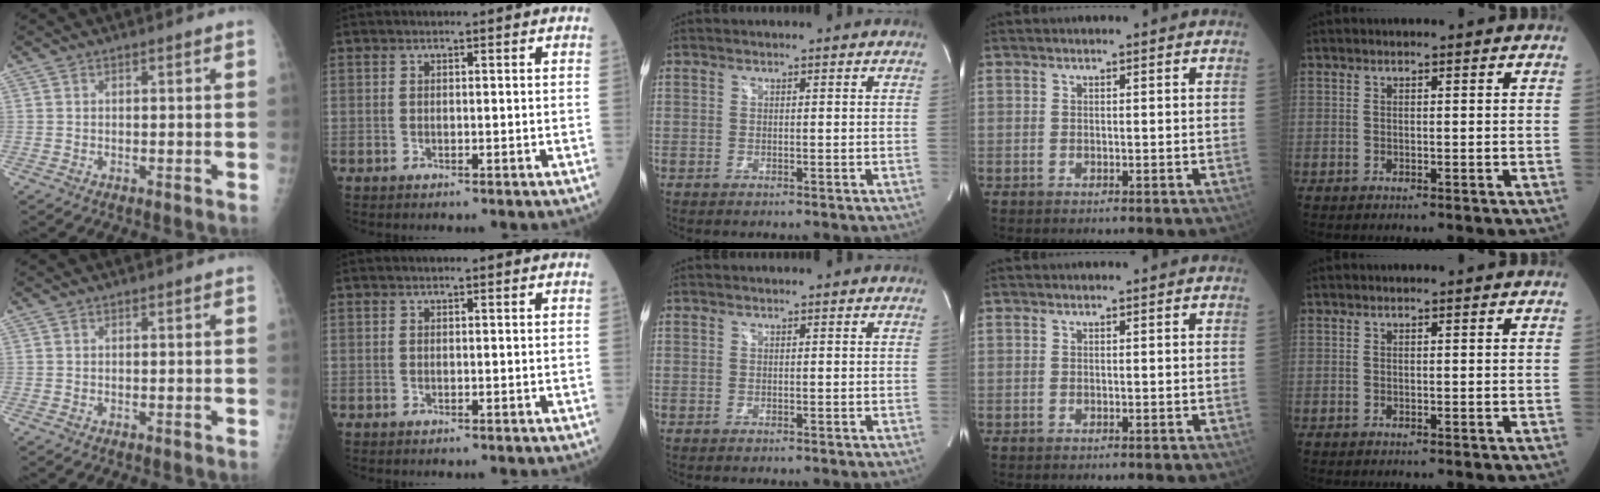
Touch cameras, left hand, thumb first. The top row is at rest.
{}